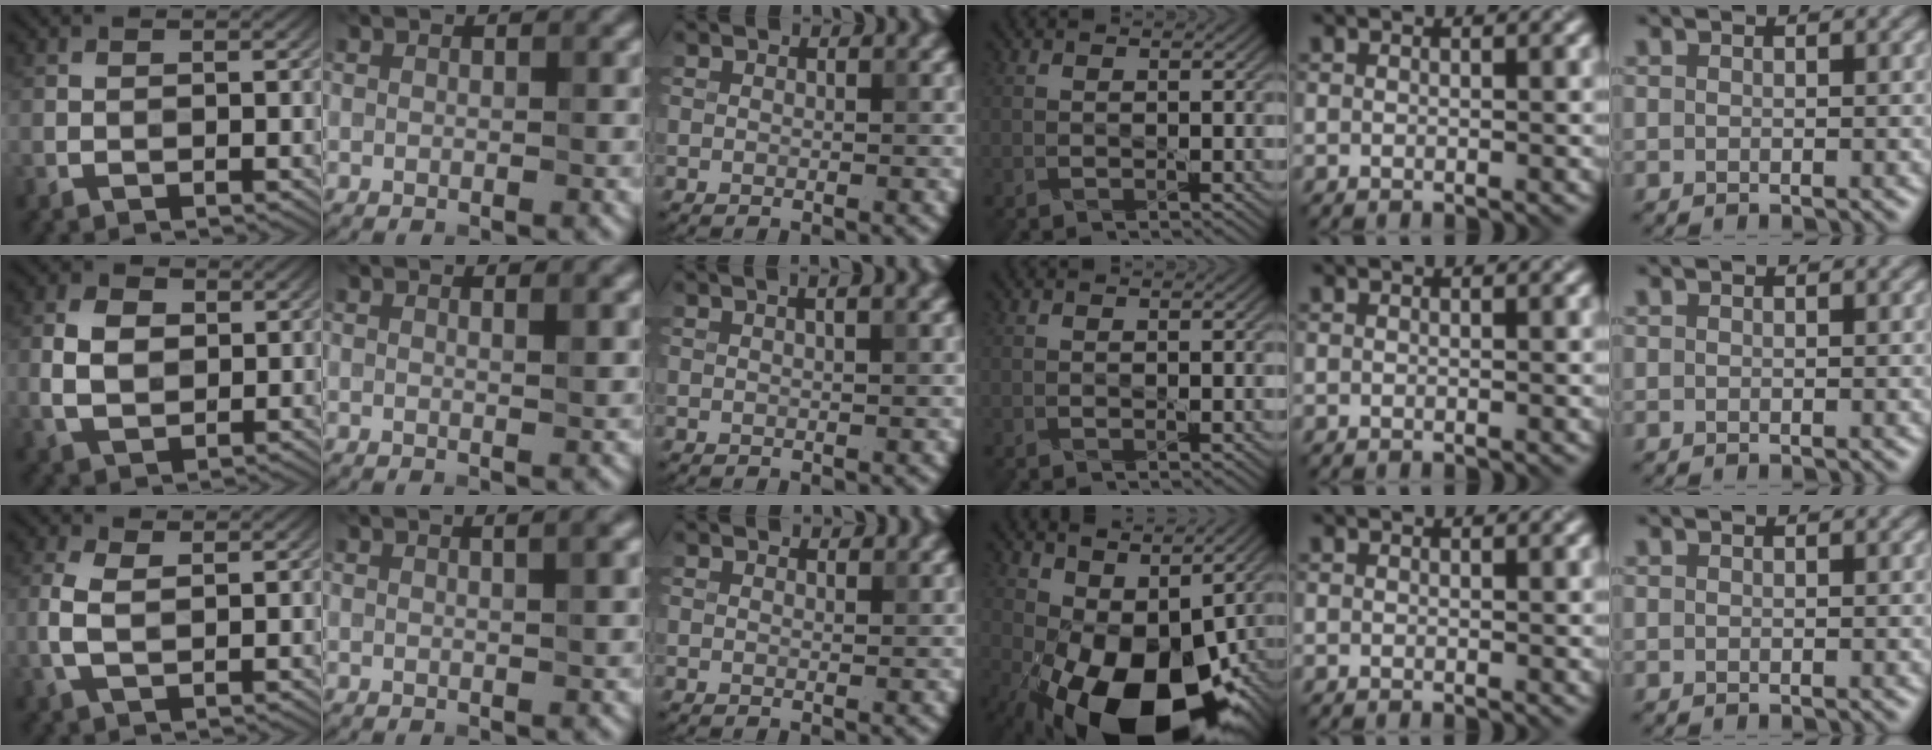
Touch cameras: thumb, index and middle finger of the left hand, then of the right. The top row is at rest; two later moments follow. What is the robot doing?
{"motion": "disassemble", "object": "velcro strap"}